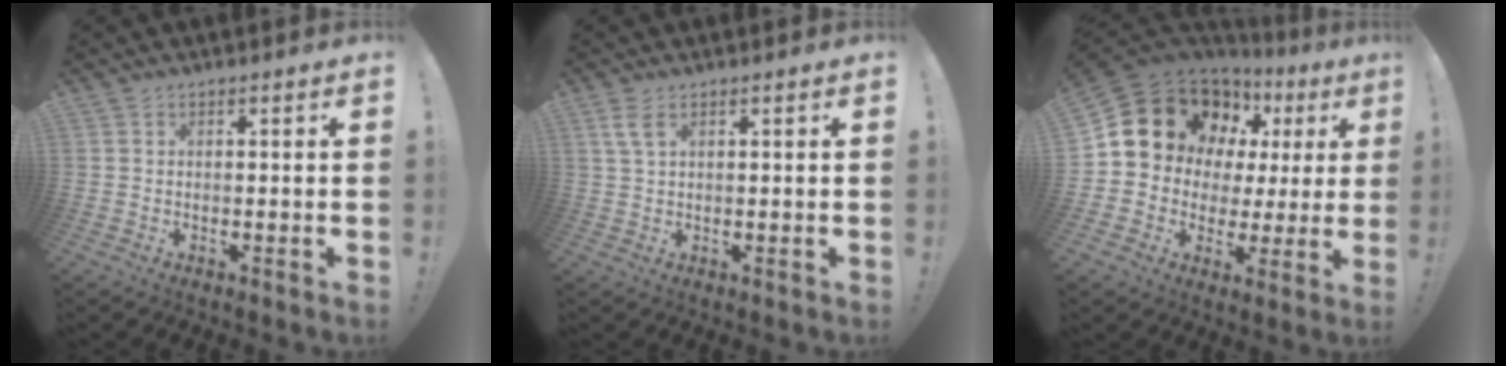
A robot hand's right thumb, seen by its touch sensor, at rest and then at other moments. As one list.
[{"total": 4.0, "force": [2.0, 1.6, 3.1], "torque": [-0.057, -0.003, 0.037]}, {"total": 15.8, "force": [8.8, 11.1, 7.1], "torque": [-0.112, -0.055, 0.179]}]